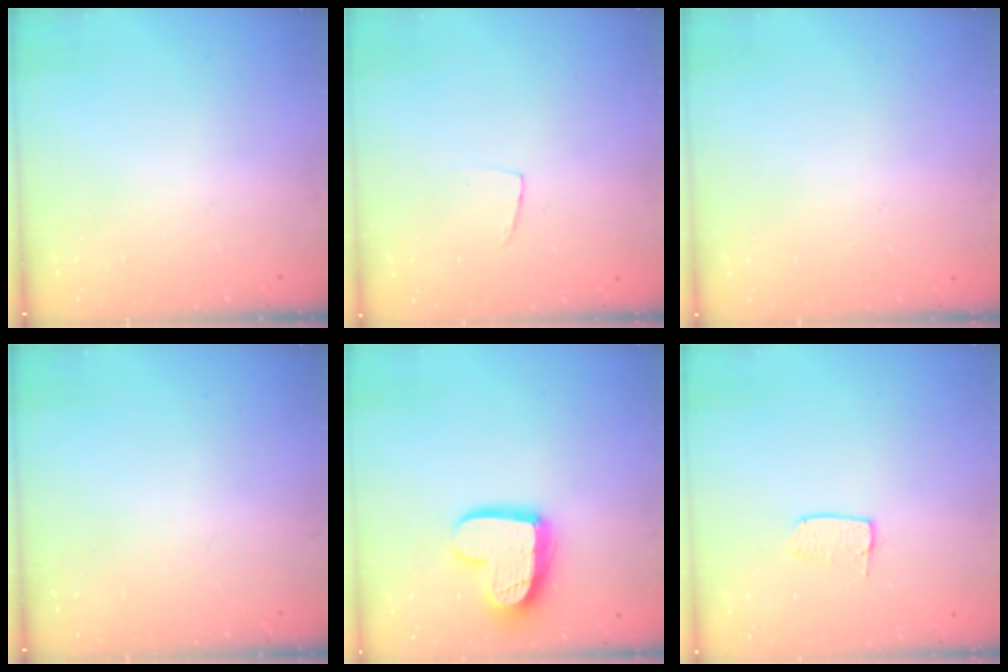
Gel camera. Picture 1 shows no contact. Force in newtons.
{"total": 3.3, "press": 3.3, "slide": 0.2}
{"total": 0.0}
{"total": 0.0}
{"total": 15.5, "press": 15.4, "slide": 1.1}
{"total": 5.5, "press": 5.5, "slide": 0.4}